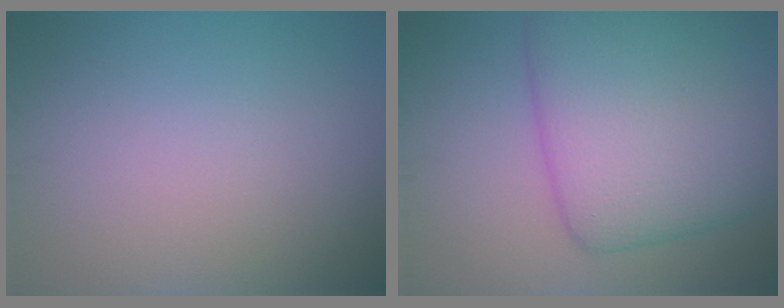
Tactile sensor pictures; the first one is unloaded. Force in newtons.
{"total": 9.6, "press": 9.6, "slide": 0.3}